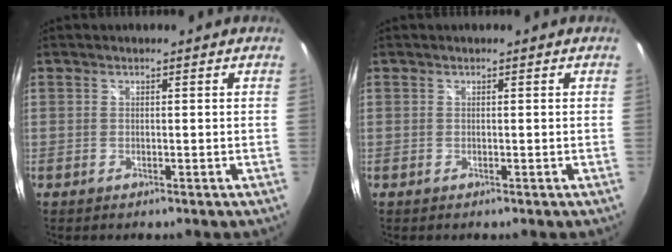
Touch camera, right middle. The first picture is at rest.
{"total": 0.0}